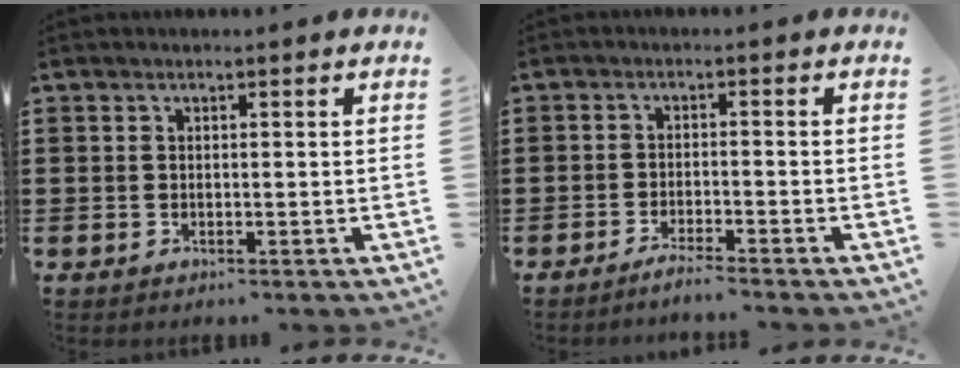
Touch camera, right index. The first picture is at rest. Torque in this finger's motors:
{"motor_torque": [-0.36, 1.02, -0.02, 0.00]}